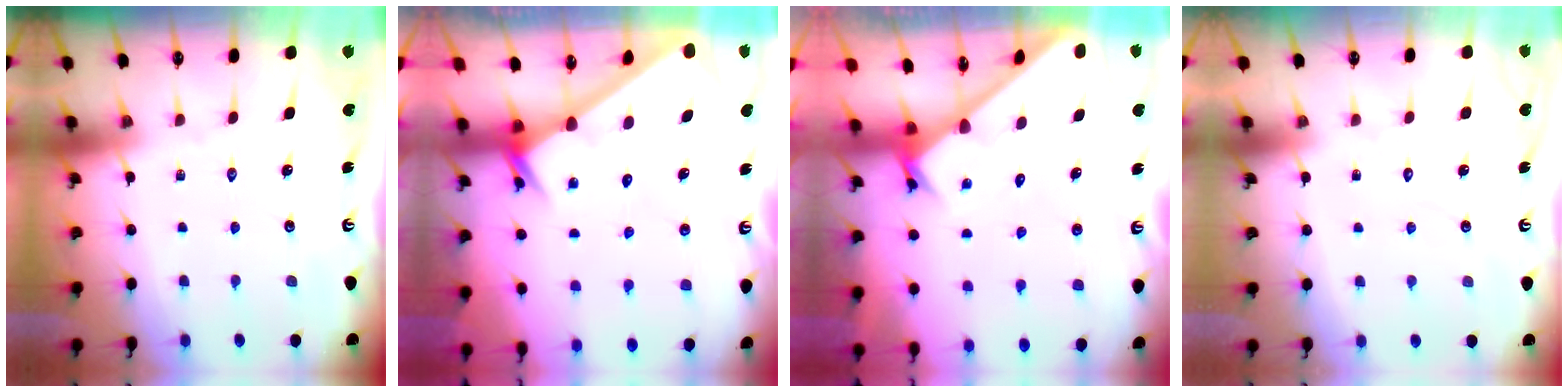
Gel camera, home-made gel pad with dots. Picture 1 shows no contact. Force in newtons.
{"total": 2.7, "press": 2.7, "slide": 0.3}
{"total": 2.4, "press": 2.4, "slide": 0.1}
{"total": 1.7, "press": 1.7, "slide": 0.1}